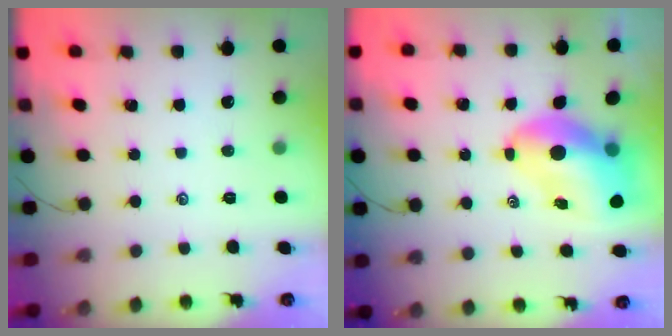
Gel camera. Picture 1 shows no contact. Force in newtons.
{"total": 9.9, "press": 9.5, "slide": 2.8}